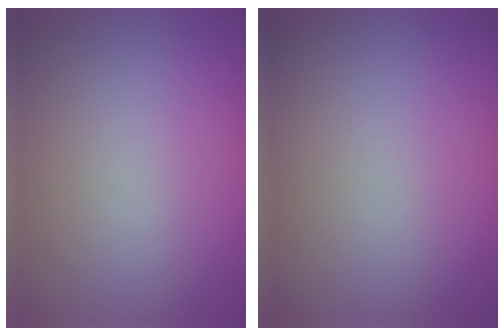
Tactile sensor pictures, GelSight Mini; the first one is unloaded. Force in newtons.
{"total": 0.0}